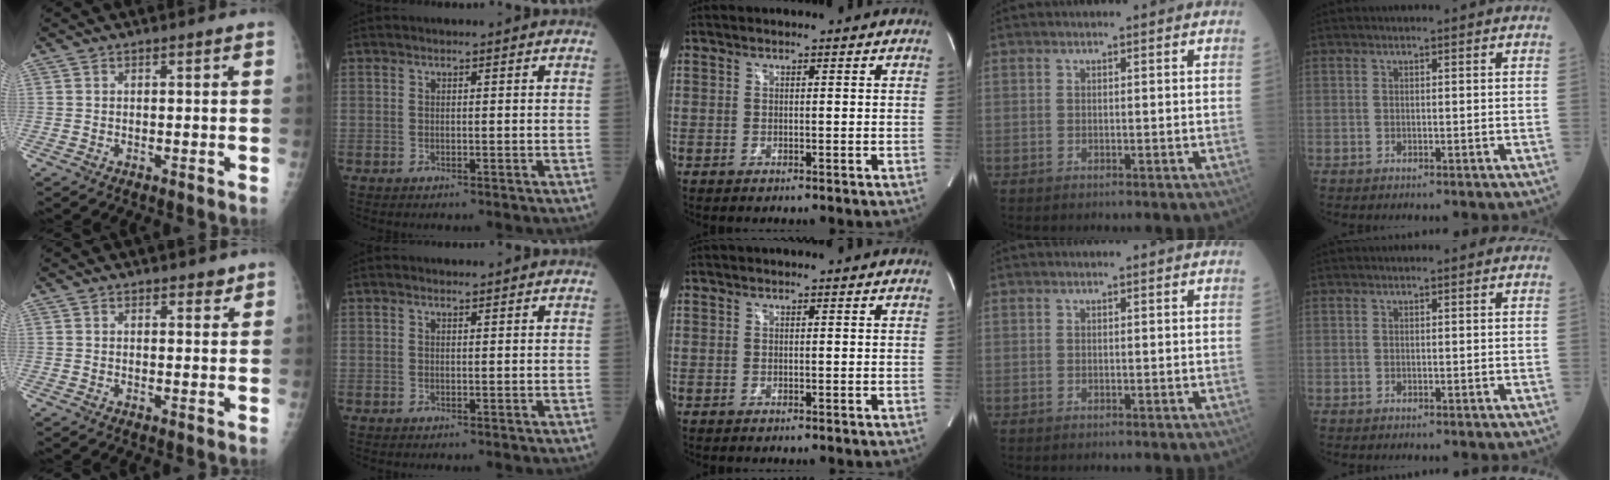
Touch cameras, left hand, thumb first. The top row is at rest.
{"thumb": {"total": 1.9, "force": [1.4, 1.0, 0.7], "torque": [0.007, -0.008, 0.016]}, "index": {"total": 0.6, "force": [0.5, 0.2, 0.3], "torque": [-0.013, 0.003, 0.009]}}